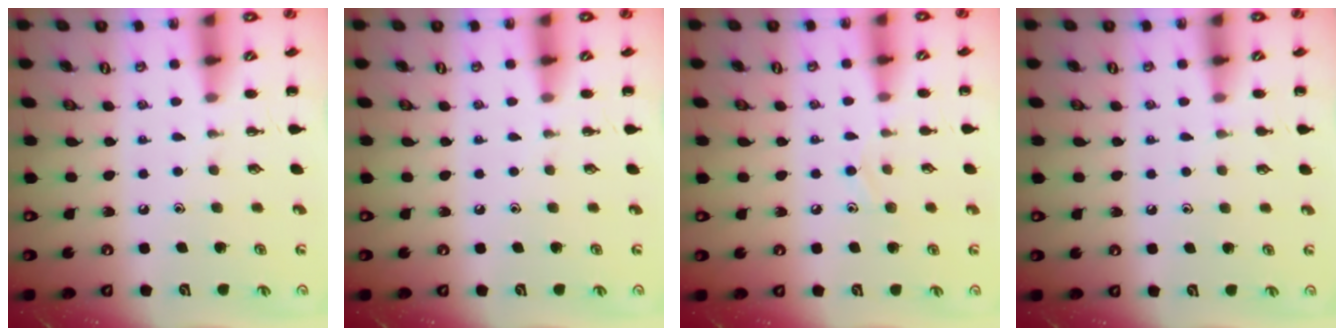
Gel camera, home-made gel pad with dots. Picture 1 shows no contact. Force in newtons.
{"total": 0.0}
{"total": 6.9, "press": 6.4, "slide": 2.5}
{"total": 3.6, "press": 3.4, "slide": 1.3}